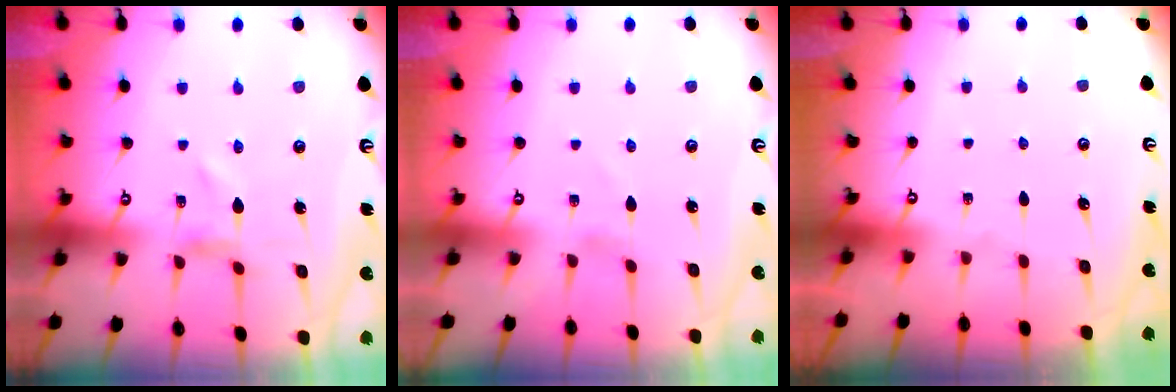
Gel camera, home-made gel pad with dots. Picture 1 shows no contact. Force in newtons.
{"total": 1.2, "press": 1.2, "slide": 0.1}
{"total": 0.0}